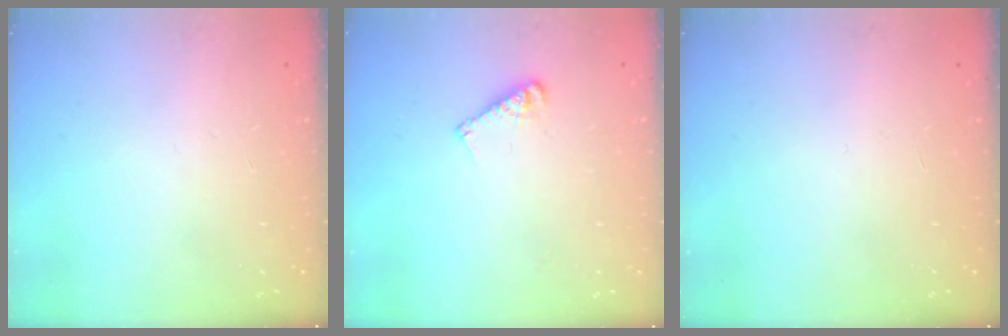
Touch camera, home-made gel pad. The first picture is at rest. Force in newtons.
{"total": 6.0, "press": 6.0, "slide": 0.2}
{"total": 0.0}